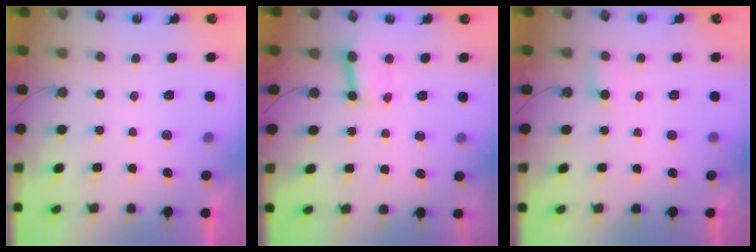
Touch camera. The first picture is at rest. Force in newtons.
{"total": 7.2, "press": 7.2, "slide": 0.8}
{"total": 4.7, "press": 4.6, "slide": 0.4}